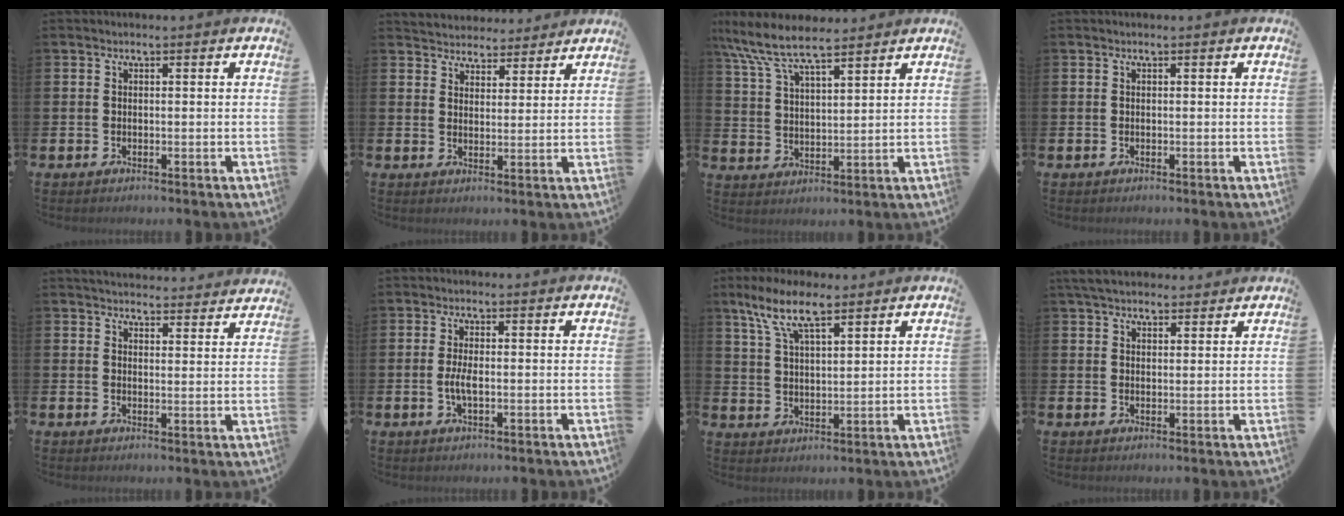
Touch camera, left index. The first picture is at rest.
{"total": 4.1, "force": [3.9, 1.1, -0.5], "torque": [-0.007, -0.023, 0.071]}
{"total": 8.7, "force": [7.7, 2.0, 3.7], "torque": [-0.105, -0.022, 0.139]}
{"total": 0.0}
{"total": 4.2, "force": [4.2, 0.6, 0.2], "torque": [-0.004, -0.026, 0.075]}
{"total": 2.6, "force": [-0.4, 0.9, 2.4], "torque": [-0.042, -0.002, -0.007]}
{"total": 8.4, "force": [6.2, 2.6, 5.0], "torque": [-0.105, -0.013, 0.111]}
{"total": 4.5, "force": [4.0, 1.6, 1.3], "torque": [-0.028, -0.012, 0.075]}